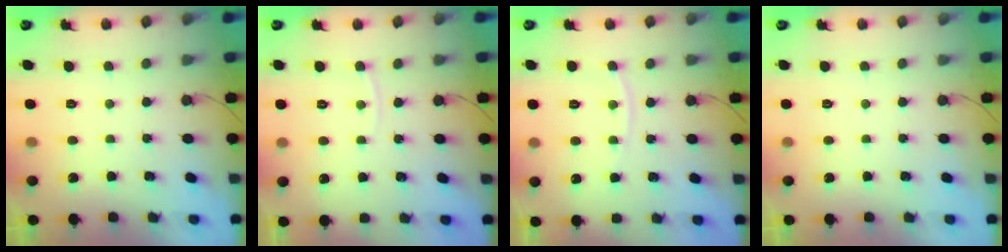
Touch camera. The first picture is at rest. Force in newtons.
{"total": 3.0, "press": 3.0, "slide": 0.4}
{"total": 5.7, "press": 5.7, "slide": 0.8}
{"total": 0.0}